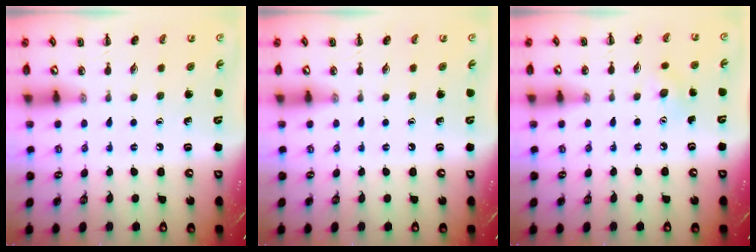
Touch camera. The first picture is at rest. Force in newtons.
{"total": 0.0}
{"total": 5.1, "press": 4.9, "slide": 1.4}